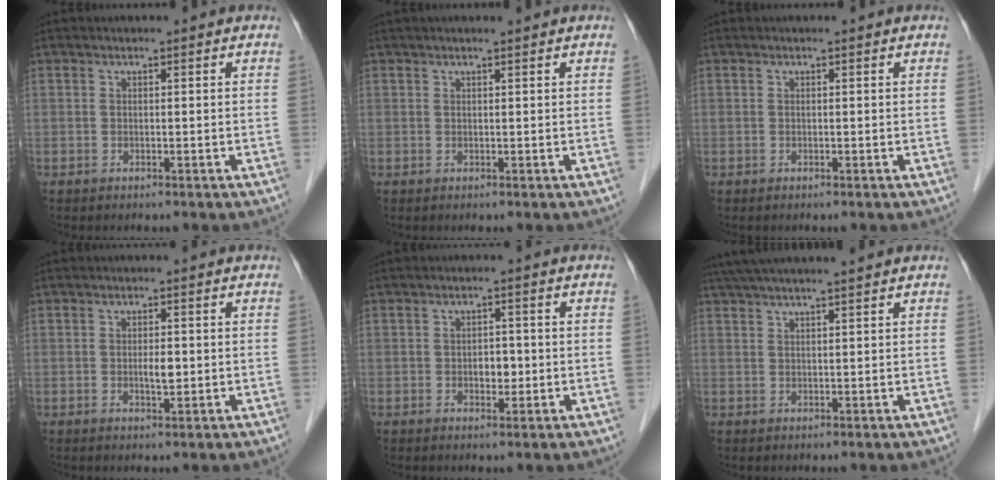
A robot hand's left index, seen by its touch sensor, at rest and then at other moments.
{"total": 2.1, "force": [1.8, 0.0, 1.1], "torque": [-0.009, 0.021, 0.028]}
{"total": 0.0}
{"total": 2.0, "force": [-0.2, 0.7, 1.9], "torque": [-0.034, -0.002, -0.002]}
{"total": 2.4, "force": [-0.4, 1.5, 1.9], "torque": [-0.025, 0.001, -0.004]}
{"total": 9.0, "force": [7.7, -0.5, 4.7], "torque": [-0.074, 0.034, 0.114]}